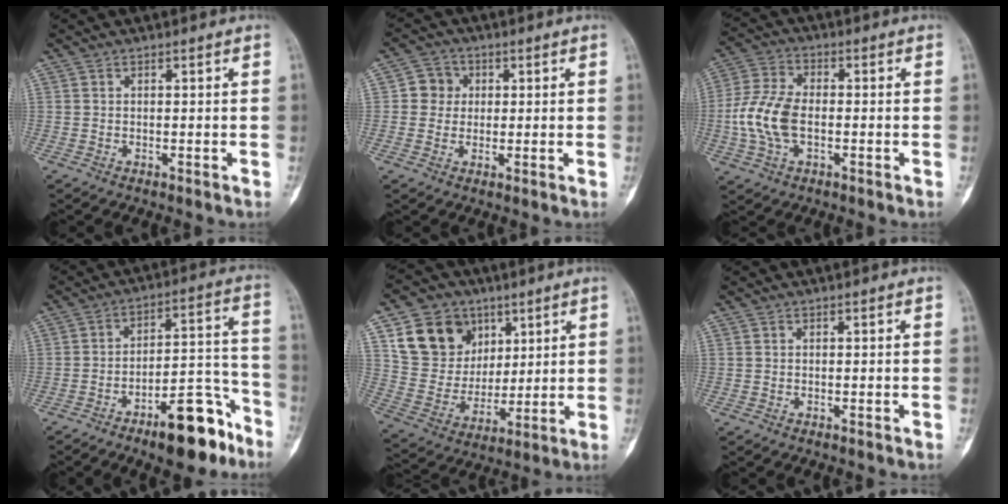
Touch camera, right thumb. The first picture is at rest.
{"total": 4.6, "force": [0.6, 4.4, 1.2], "torque": [0.009, 0.007, 0.003]}
{"total": 10.7, "force": [-1.5, 6.3, 8.5], "torque": [-0.186, 0.017, -0.034]}
{"total": 15.1, "force": [-9.6, 5.5, 10.4], "torque": [-0.121, 0.087, -0.148]}
{"total": 15.6, "force": [7.2, 12.4, 6.1], "torque": [-0.074, -0.020, 0.143]}
{"total": 0.0}